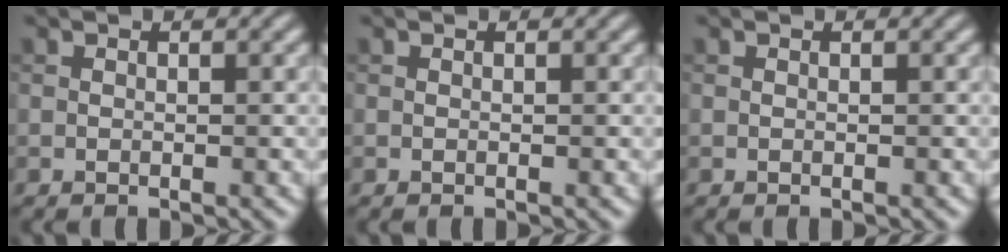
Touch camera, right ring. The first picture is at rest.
{"total": 0.0}
{"total": 0.0}